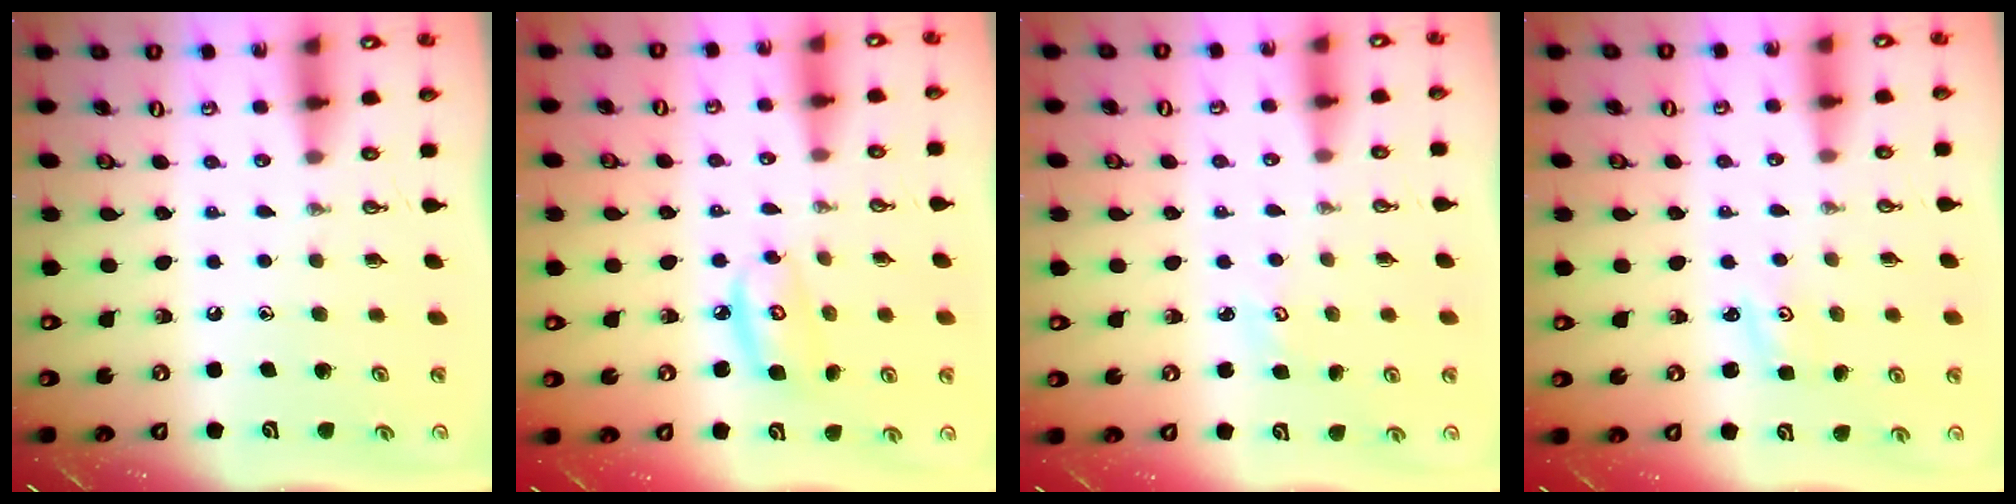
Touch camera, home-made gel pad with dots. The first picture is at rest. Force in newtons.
{"total": 6.1, "press": 6.1, "slide": 0.4}
{"total": 2.7, "press": 2.7, "slide": 0.3}
{"total": 1.3, "press": 1.2, "slide": 0.2}